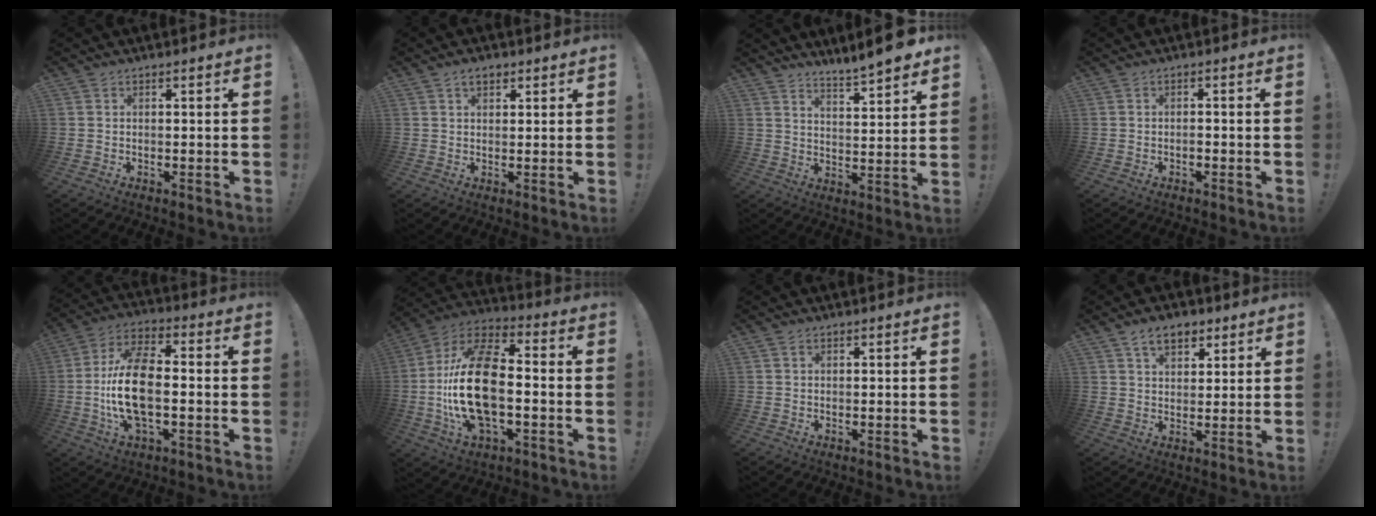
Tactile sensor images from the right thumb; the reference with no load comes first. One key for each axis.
{"total": 3.1, "fx": 1.7, "fy": 1.8, "fz": 1.8, "tx": -0.031, "ty": 0.000, "tz": 0.030}
{"total": 7.9, "fx": 7.0, "fy": 0.5, "fz": 3.8, "tx": -0.052, "ty": -0.059, "tz": 0.119}
{"total": 1.0, "fx": -0.7, "fy": 0.4, "fz": 0.5, "tx": -0.015, "ty": 0.004, "tz": -0.012}
{"total": 16.2, "fx": -2.0, "fy": 7.9, "fz": 14.0, "tx": -0.287, "ty": 0.005, "tz": -0.035}
{"total": 22.7, "fx": -2.5, "fy": 11.4, "fz": 19.5, "tx": -0.391, "ty": 0.016, "tz": -0.040}
{"total": 0.9, "fx": 0.5, "fy": 0.6, "fz": 0.4, "tx": -0.006, "ty": 0.000, "tz": 0.009}
{"total": 7.7, "fx": 4.5, "fy": 4.8, "fz": 4.1, "tx": -0.061, "ty": -0.008, "tz": 0.082}